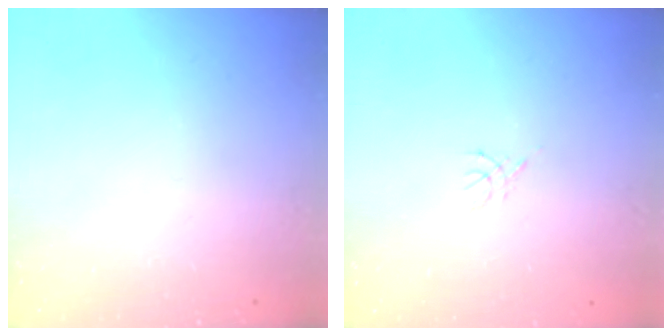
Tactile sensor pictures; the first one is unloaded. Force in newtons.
{"total": 1.4, "press": 1.4, "slide": 0.3}